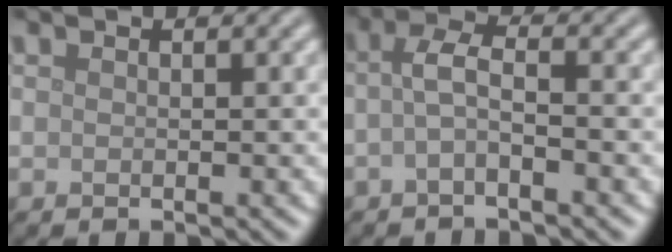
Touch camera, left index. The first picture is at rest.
{"total": 2.4, "force": [-0.6, 0.7, 2.3], "torque": [-0.048, 0.008, -0.019]}